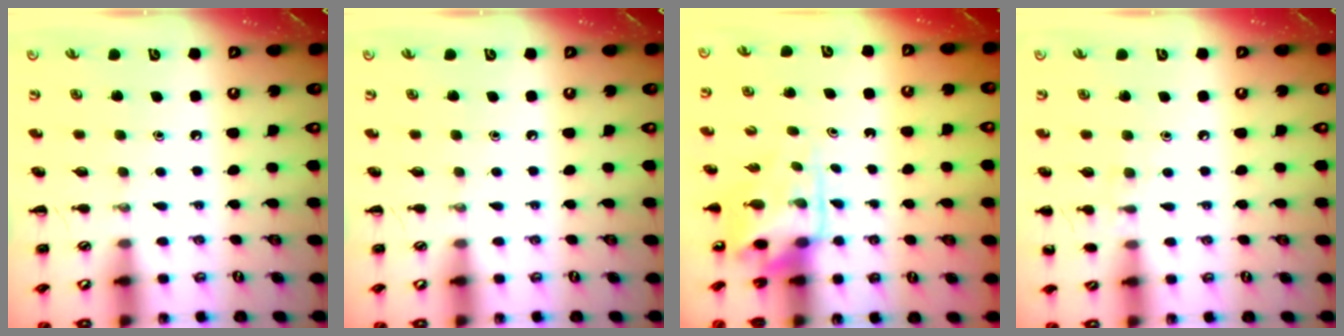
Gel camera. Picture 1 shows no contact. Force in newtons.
{"total": 0.0}
{"total": 4.3, "press": 4.2, "slide": 1.0}
{"total": 6.4, "press": 6.1, "slide": 1.8}